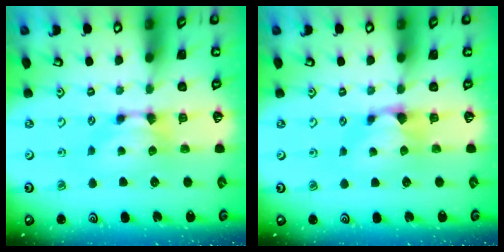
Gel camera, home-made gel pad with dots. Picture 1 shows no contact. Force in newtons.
{"total": 1.1, "press": 0.9, "slide": 0.7}